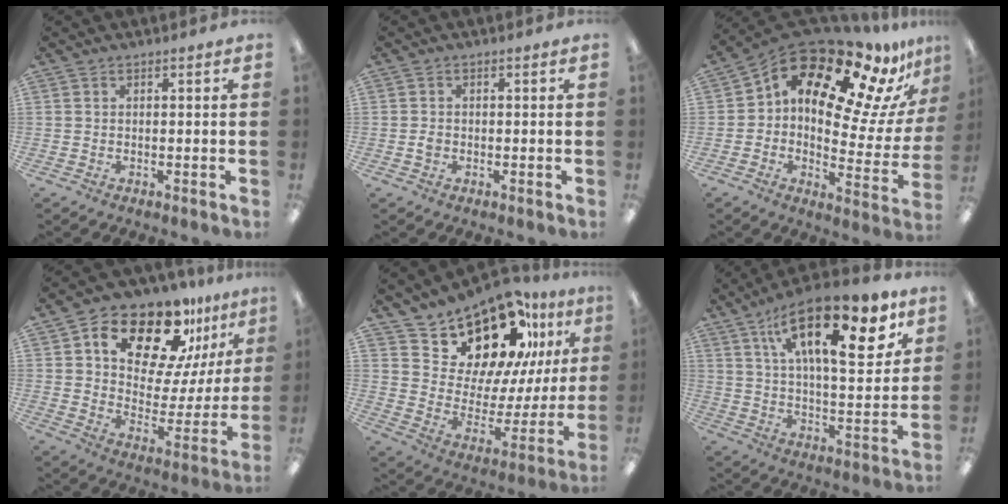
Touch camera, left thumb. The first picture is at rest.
{"total": 1.4, "force": [-0.2, 1.0, 1.0], "torque": [-0.018, 0.005, -0.006]}
{"total": 19.3, "force": [11.7, 8.8, 12.6], "torque": [-0.193, -0.090, 0.190]}
{"total": 19.2, "force": [14.4, 8.7, 9.2], "torque": [-0.150, -0.099, 0.246]}
{"total": 18.5, "force": [15.4, 8.0, 6.4], "torque": [-0.121, -0.114, 0.273]}
{"total": 22.6, "force": [12.6, 9.2, 16.4], "torque": [-0.252, -0.056, 0.201]}